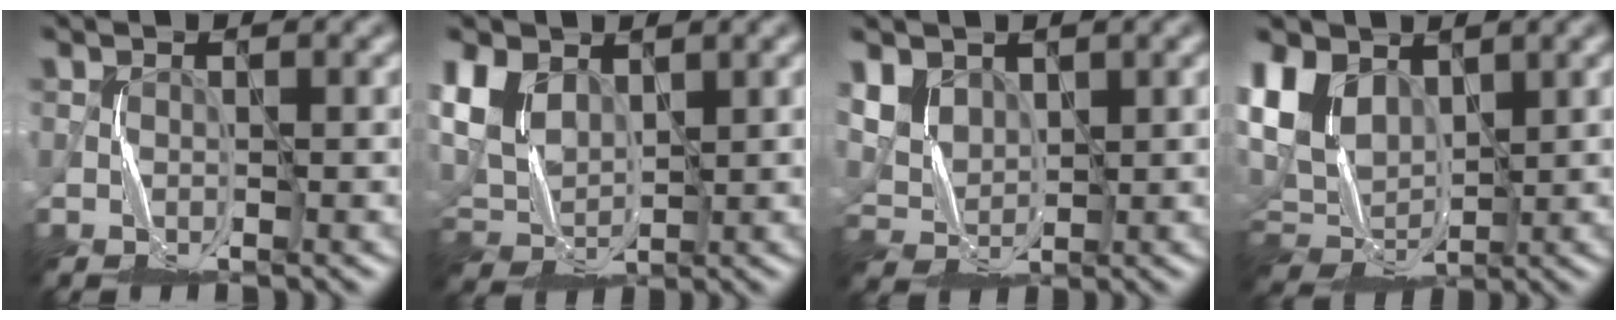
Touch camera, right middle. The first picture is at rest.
{"total": 5.1, "force": [2.5, 3.2, 3.0], "torque": [-0.080, -0.001, 0.048]}
{"total": 4.8, "force": [2.9, 3.0, 2.3], "torque": [-0.072, -0.003, 0.069]}
{"total": 6.3, "force": [2.1, 4.5, 3.9], "torque": [-0.101, -0.003, 0.037]}